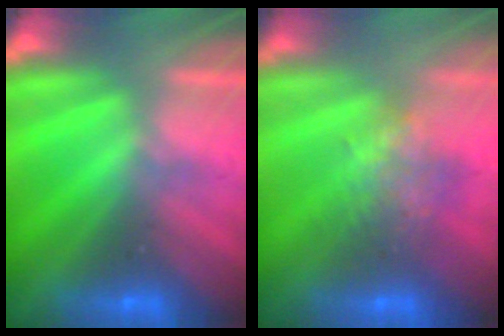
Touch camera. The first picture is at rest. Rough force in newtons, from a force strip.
{"total": 4.4}